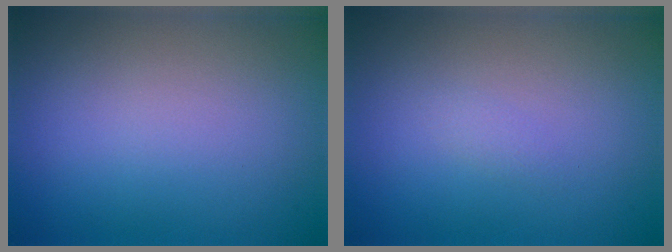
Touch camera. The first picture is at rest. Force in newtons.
{"total": 0.6, "press": 0.6, "slide": 0.1}